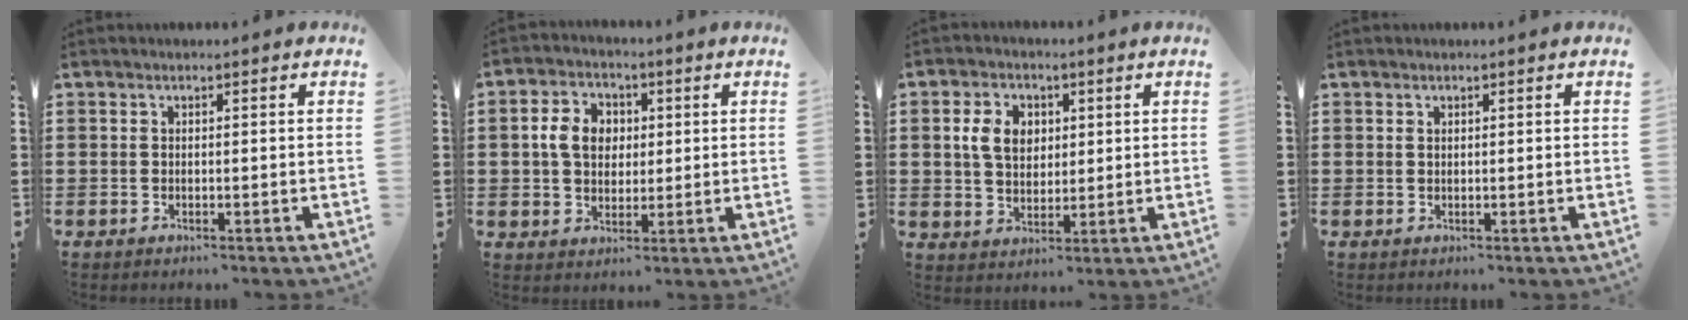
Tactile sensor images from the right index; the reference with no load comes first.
{"total": 6.3, "force": [0.8, 5.1, 3.6], "torque": [-0.086, 0.013, 0.008]}
{"total": 5.8, "force": [1.5, 4.3, 3.6], "torque": [-0.092, 0.012, 0.022]}
{"total": 0.5, "force": [0.3, 0.4, 0.2], "torque": [-0.005, 0.001, 0.007]}